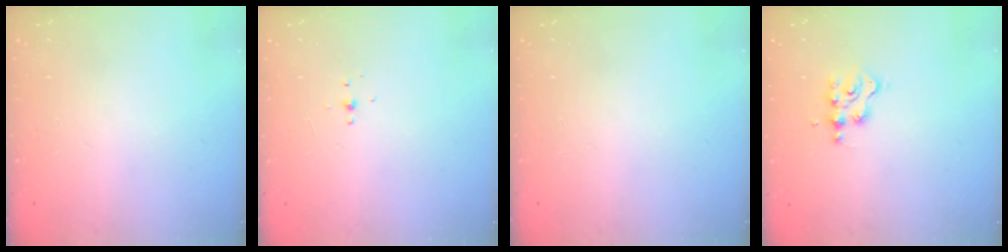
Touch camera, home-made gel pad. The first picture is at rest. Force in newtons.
{"total": 2.4, "press": 2.3, "slide": 0.7}
{"total": 0.0}
{"total": 2.3, "press": 2.3, "slide": 0.3}